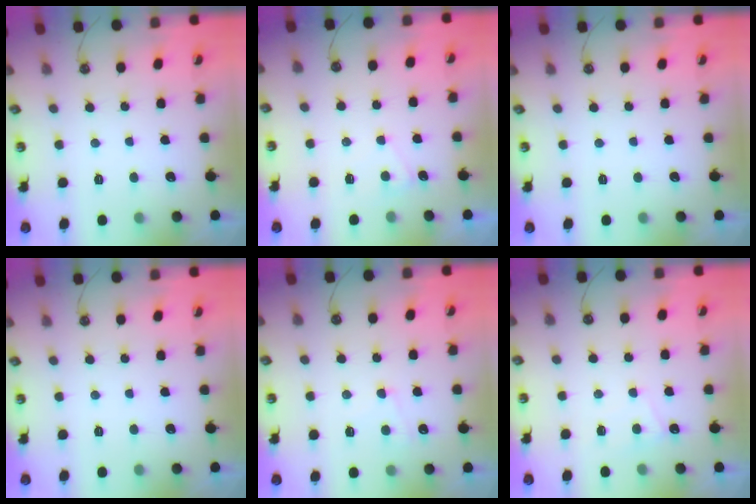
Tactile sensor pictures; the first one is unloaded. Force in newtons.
{"total": 1.2, "press": 1.1, "slide": 0.4}
{"total": 0.0}
{"total": 0.0}
{"total": 1.3, "press": 1.1, "slide": 0.6}
{"total": 2.3, "press": 2.2, "slide": 0.3}